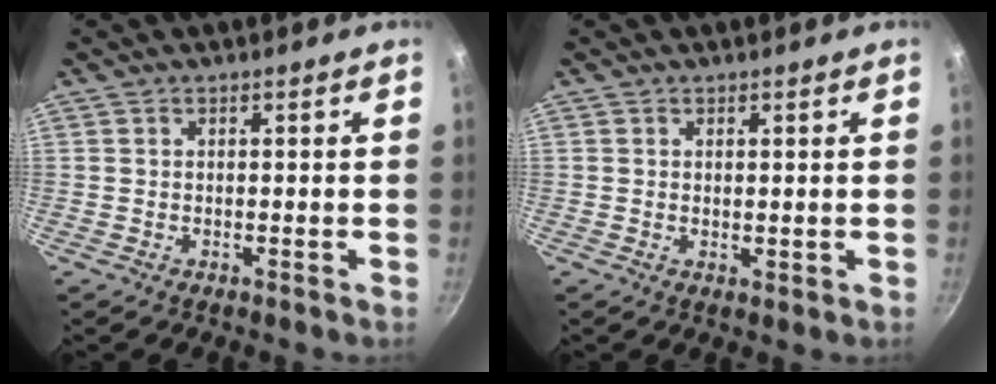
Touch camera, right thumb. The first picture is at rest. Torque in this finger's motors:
{"motor_torque": [-0.48, 0.43, -0.15, 0.04, -0.05]}